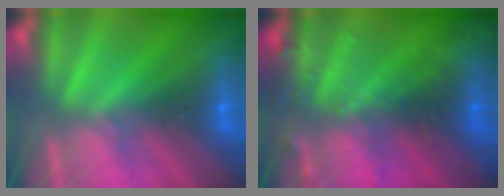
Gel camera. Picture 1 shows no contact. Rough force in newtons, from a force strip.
{"total": 2.9}